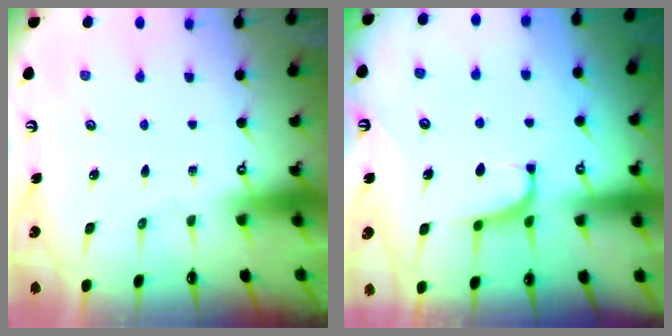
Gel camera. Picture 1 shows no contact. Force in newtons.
{"total": 1.4, "press": 1.2, "slide": 0.7}